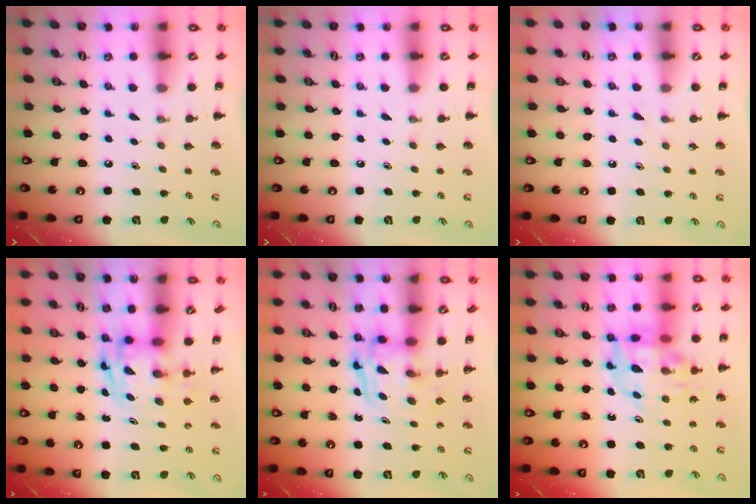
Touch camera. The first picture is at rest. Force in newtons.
{"total": 0.0}
{"total": 2.9, "press": 2.6, "slide": 1.4}
{"total": 2.7, "press": 2.6, "slide": 0.5}
{"total": 3.6, "press": 3.6, "slide": 0.3}
{"total": 14.1, "press": 13.7, "slide": 3.1}